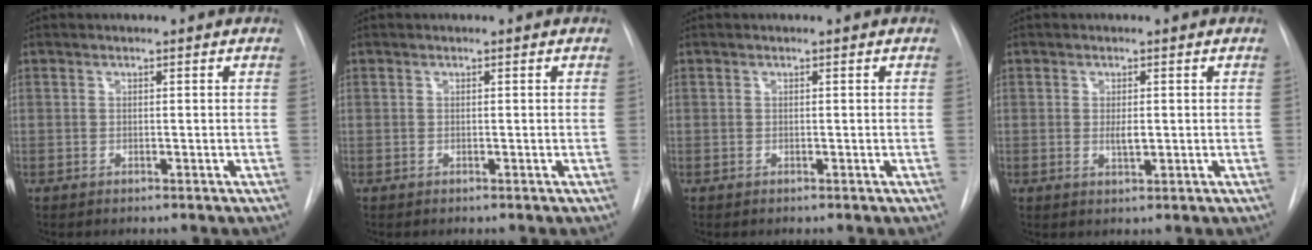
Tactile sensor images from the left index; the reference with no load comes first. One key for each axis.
{"total": 0.0}
{"total": 0.0}
{"total": 1.8, "fx": 0.0, "fy": 0.6, "fz": 1.7, "tx": -0.030, "ty": -0.003, "tz": 0.002}